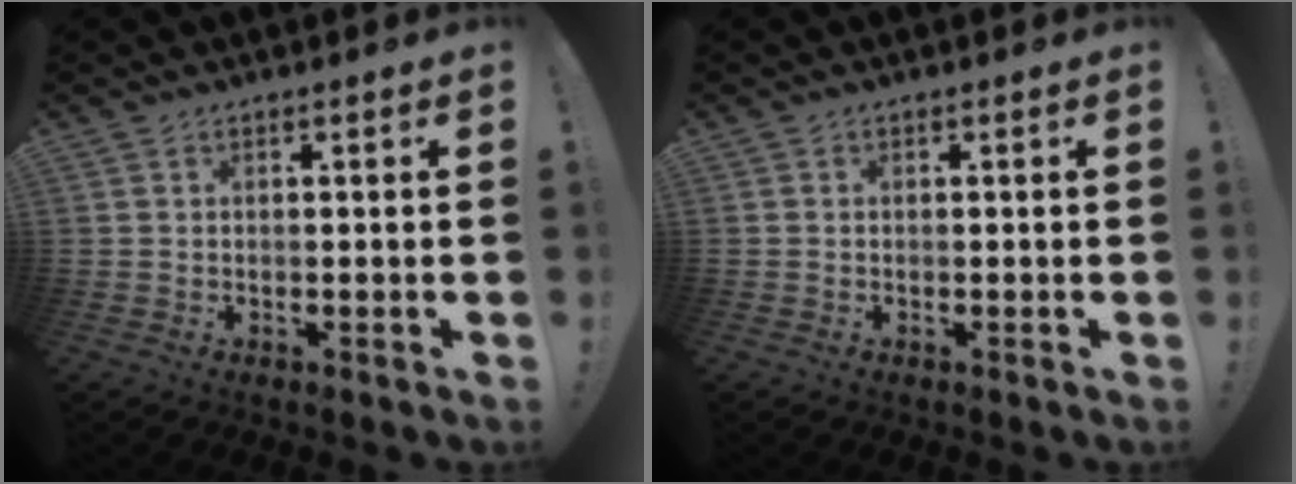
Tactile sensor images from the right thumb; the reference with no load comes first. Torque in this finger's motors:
{"motor_torque": [0.05, -0.15, 0.07, -0.12, 0.00]}